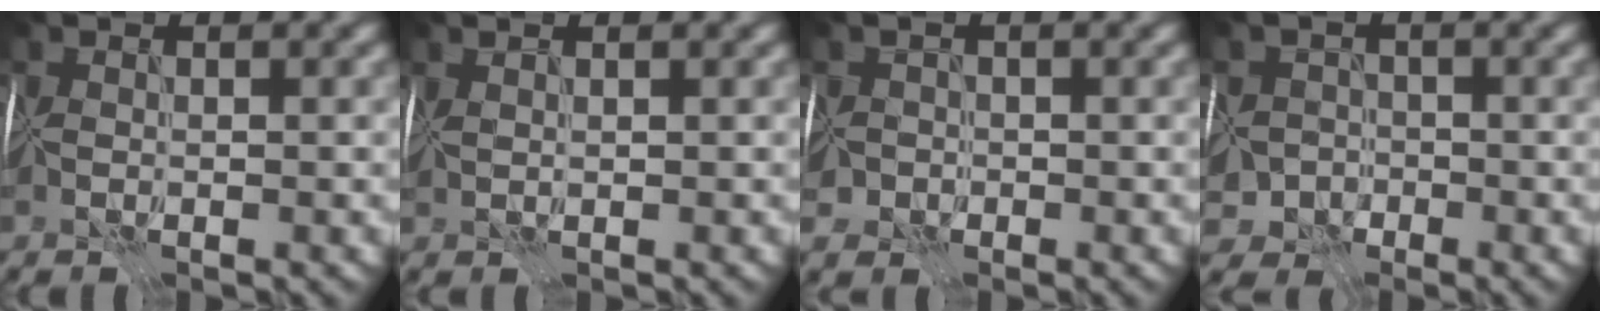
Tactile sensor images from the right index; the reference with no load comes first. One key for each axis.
{"total": 1.5, "fx": 1.3, "fy": 0.4, "fz": 0.8, "tx": -0.013, "ty": 0.009, "tz": 0.013}
{"total": 2.3, "fx": -1.0, "fy": 2.0, "fz": 0.4, "tx": 0.000, "ty": 0.007, "tz": -0.022}
{"total": 4.8, "fx": -2.3, "fy": 4.1, "fz": 1.1, "tx": 0.006, "ty": -0.005, "tz": -0.045}